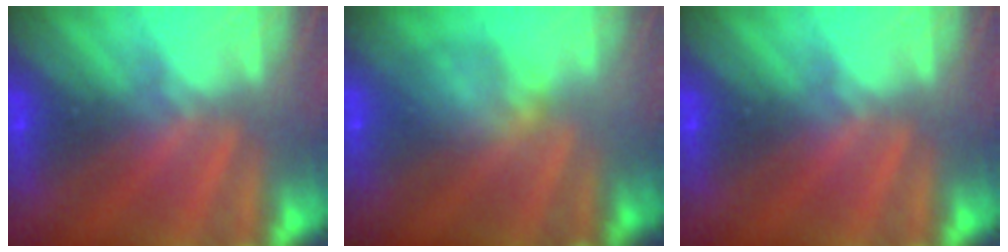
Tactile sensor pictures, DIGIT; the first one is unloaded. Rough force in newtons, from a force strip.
{"total": 9.2}
{"total": 0.0}